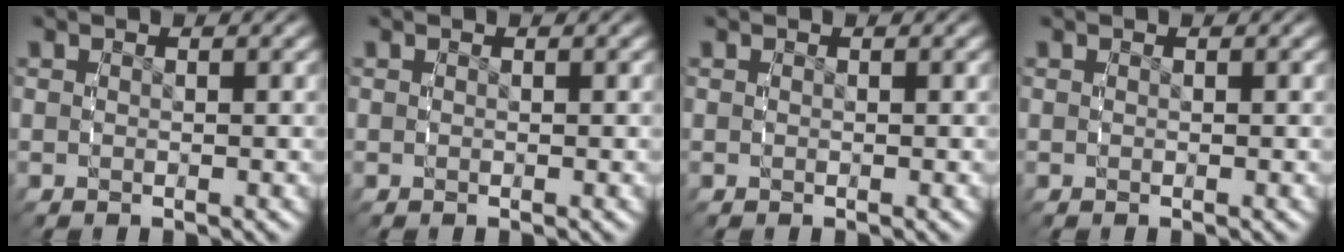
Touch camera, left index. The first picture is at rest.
{"total": 0.0}
{"total": 0.0}
{"total": 0.0}